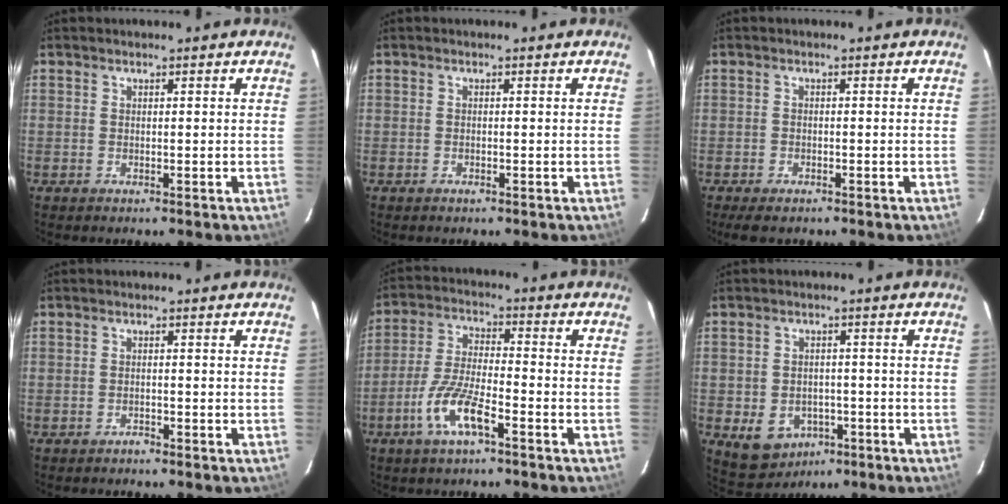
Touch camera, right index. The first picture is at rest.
{"total": 0.0}
{"total": 3.3, "force": [-2.5, 1.3, 1.8], "torque": [-0.040, -0.012, -0.042]}
{"total": 0.9, "force": [-0.9, 0.3, 0.0], "torque": [0.001, 0.002, -0.015]}
{"total": 9.4, "force": [-5.1, 2.1, 7.6], "torque": [-0.162, -0.004, -0.101]}
{"total": 8.3, "force": [-3.6, 6.5, 3.7], "torque": [-0.086, 0.002, -0.033]}